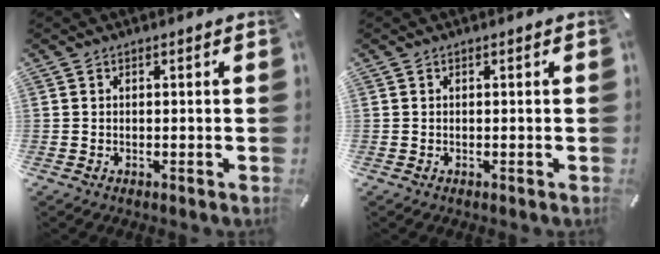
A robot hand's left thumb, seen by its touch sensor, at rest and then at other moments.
{"total": 0.0}